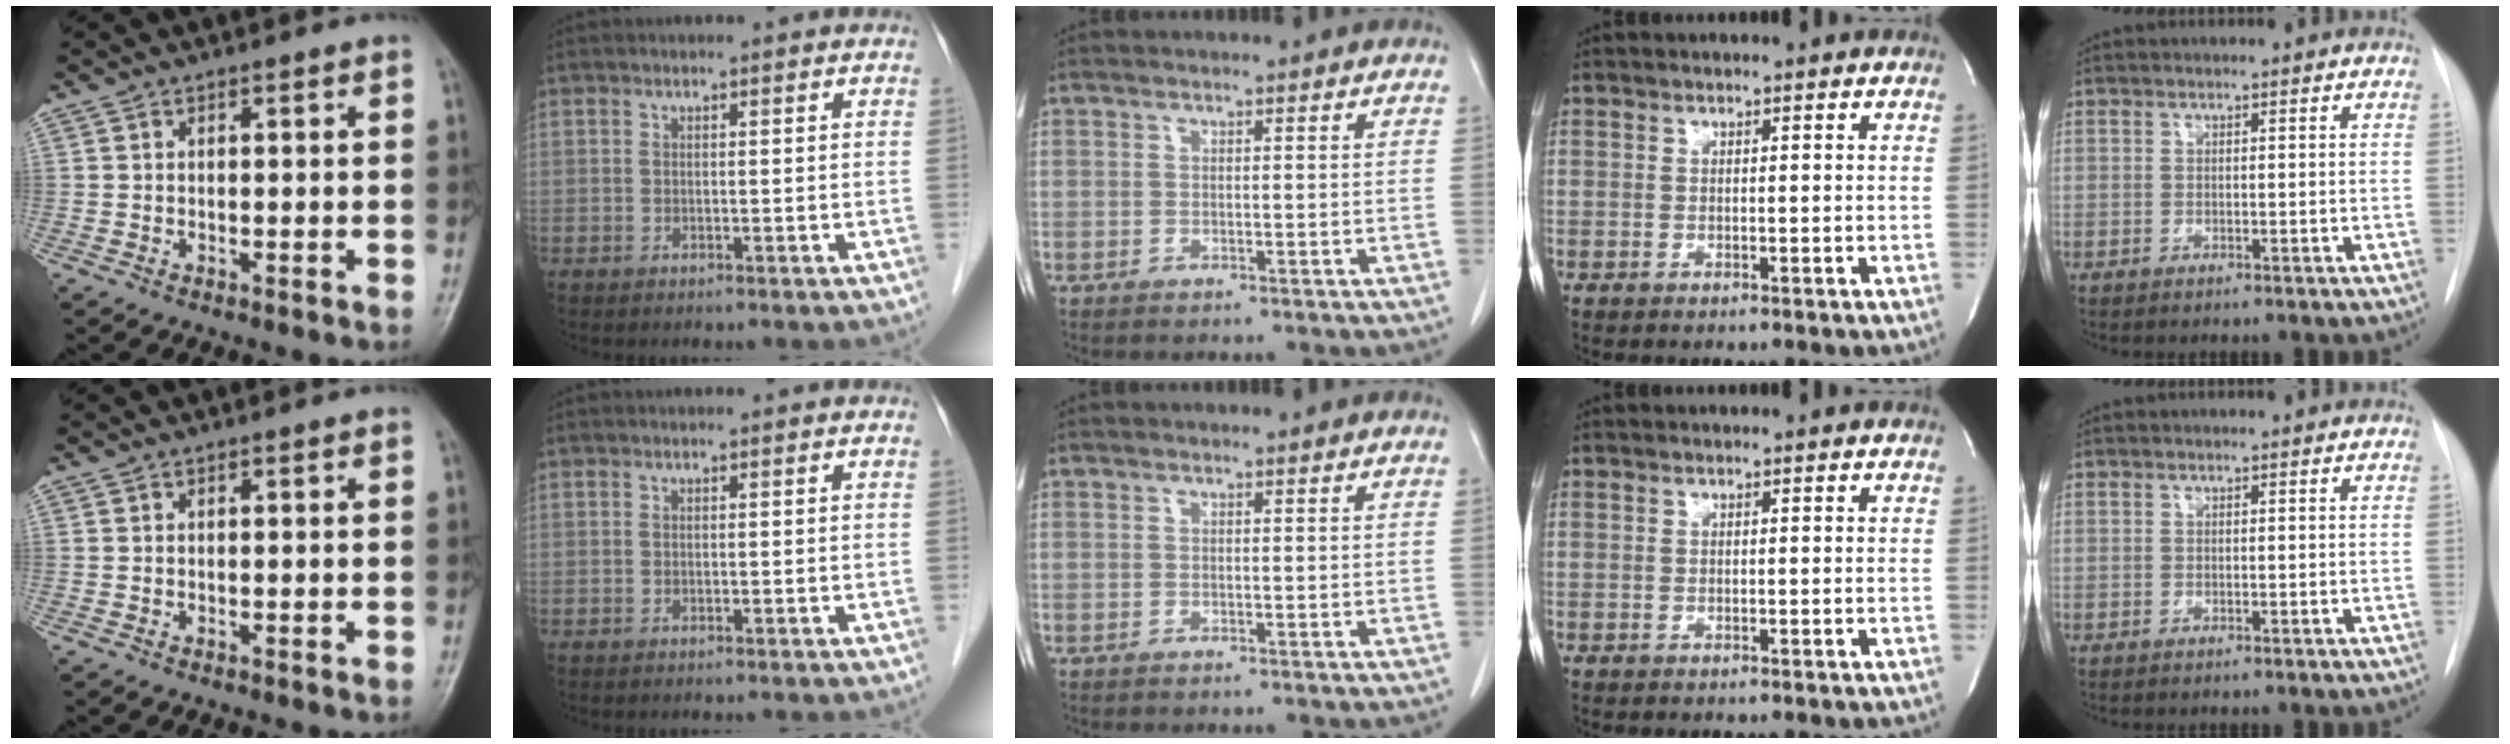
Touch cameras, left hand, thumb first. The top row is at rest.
{}